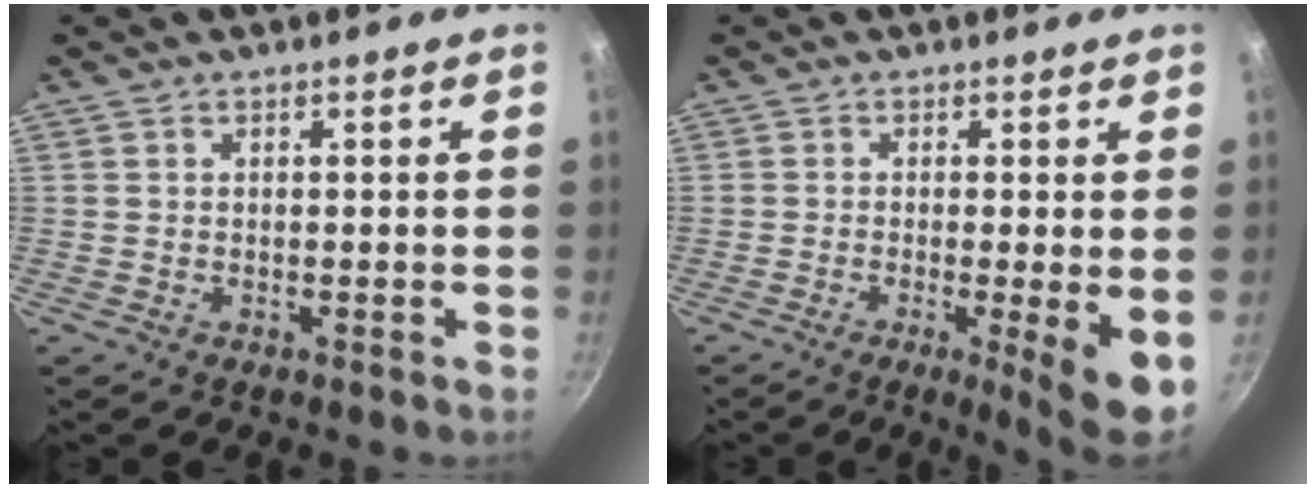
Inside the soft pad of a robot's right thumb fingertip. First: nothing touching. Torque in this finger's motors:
{"motor_torque": [-0.20, 0.62, -0.09, -0.01, 0.03]}